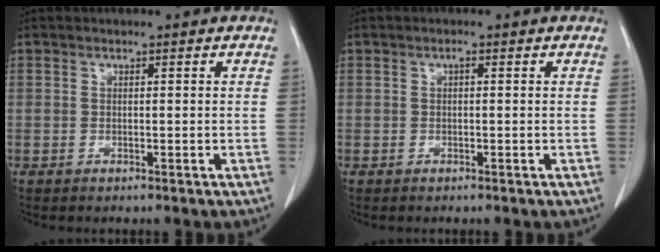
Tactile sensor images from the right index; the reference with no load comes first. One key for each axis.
{"total": 0.5, "fx": 0.1, "fy": 0.2, "fz": 0.5, "tx": -0.010, "ty": 0.002, "tz": 0.002}